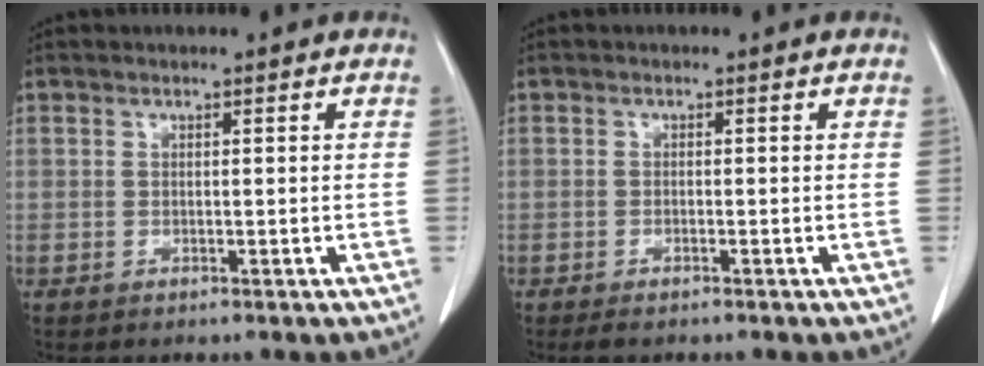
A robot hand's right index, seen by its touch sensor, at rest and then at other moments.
{"total": 1.7, "force": [-1.3, 0.3, 1.0], "torque": [-0.015, -0.003, -0.020]}